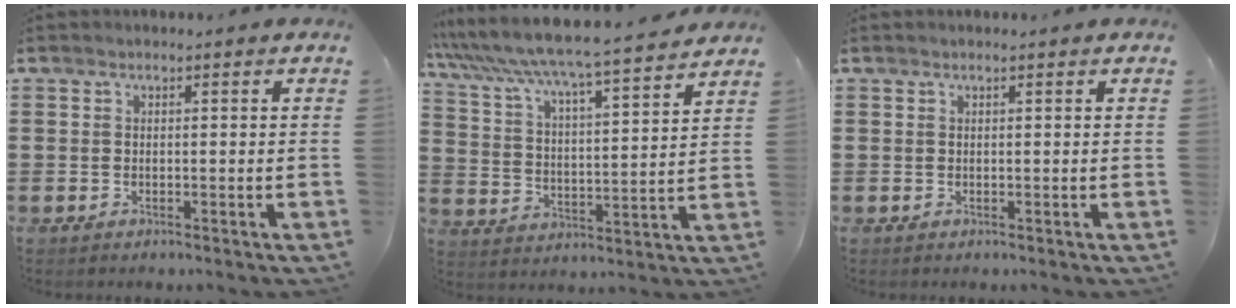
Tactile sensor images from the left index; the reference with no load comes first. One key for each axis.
{"total": 5.4, "fx": 5.0, "fy": -0.5, "fz": 2.0, "tx": -0.065, "ty": -0.046, "tz": 0.074}
{"total": 0.0}